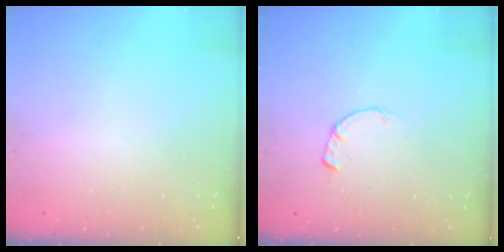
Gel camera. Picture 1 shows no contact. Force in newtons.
{"total": 0.8, "press": 0.8, "slide": 0.2}